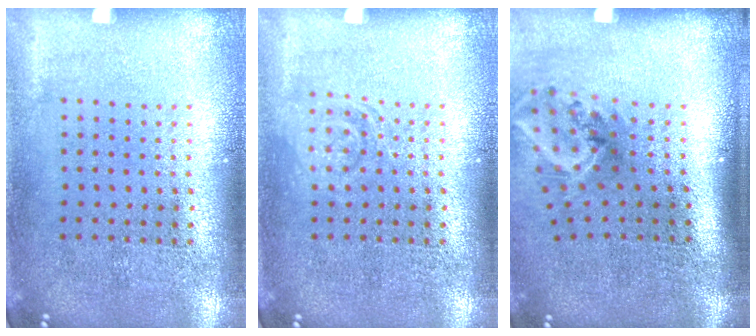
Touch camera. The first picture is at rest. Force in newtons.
{"total": 1.4, "press": 1.4, "slide": 0.2}
{"total": 2.1, "press": 1.3, "slide": 1.6}